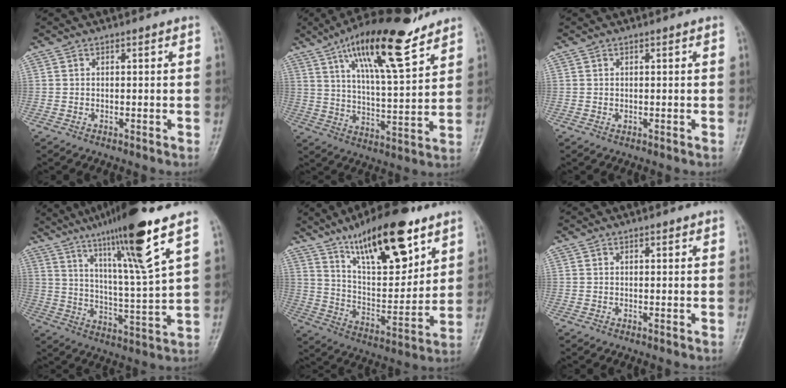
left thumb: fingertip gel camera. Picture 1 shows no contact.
{"total": 17.9, "force": [11.7, 4.7, 12.8], "torque": [-0.194, -0.055, 0.200]}
{"total": 0.6, "force": [0.2, 0.4, 0.4], "torque": [-0.004, -0.001, 0.004]}
{"total": 18.0, "force": [11.1, 0.2, 14.2], "torque": [-0.233, -0.052, 0.186]}
{"total": 20.6, "force": [12.9, 7.3, 14.3], "torque": [-0.191, -0.063, 0.225]}
{"total": 0.8, "force": [0.6, 0.4, 0.5], "torque": [-0.004, -0.002, 0.006]}